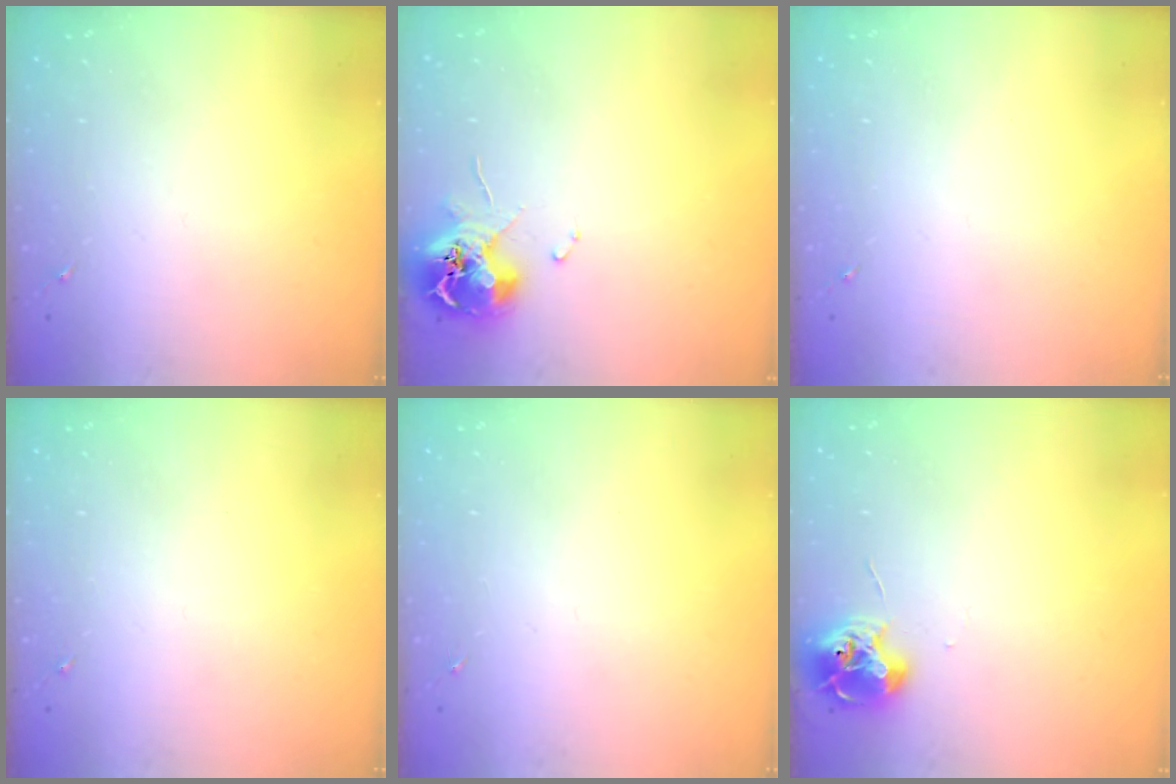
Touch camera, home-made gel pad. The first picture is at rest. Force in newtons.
{"total": 12.3, "press": 12.2, "slide": 1.6}
{"total": 0.0}
{"total": 0.0}
{"total": 0.0}
{"total": 9.3, "press": 9.3, "slide": 1.0}